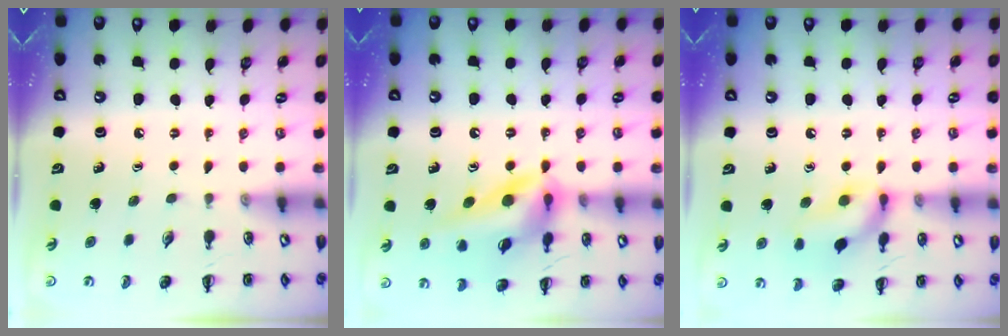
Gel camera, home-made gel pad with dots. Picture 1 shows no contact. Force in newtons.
{"total": 15.1, "press": 14.7, "slide": 3.7}
{"total": 12.8, "press": 12.7, "slide": 1.2}